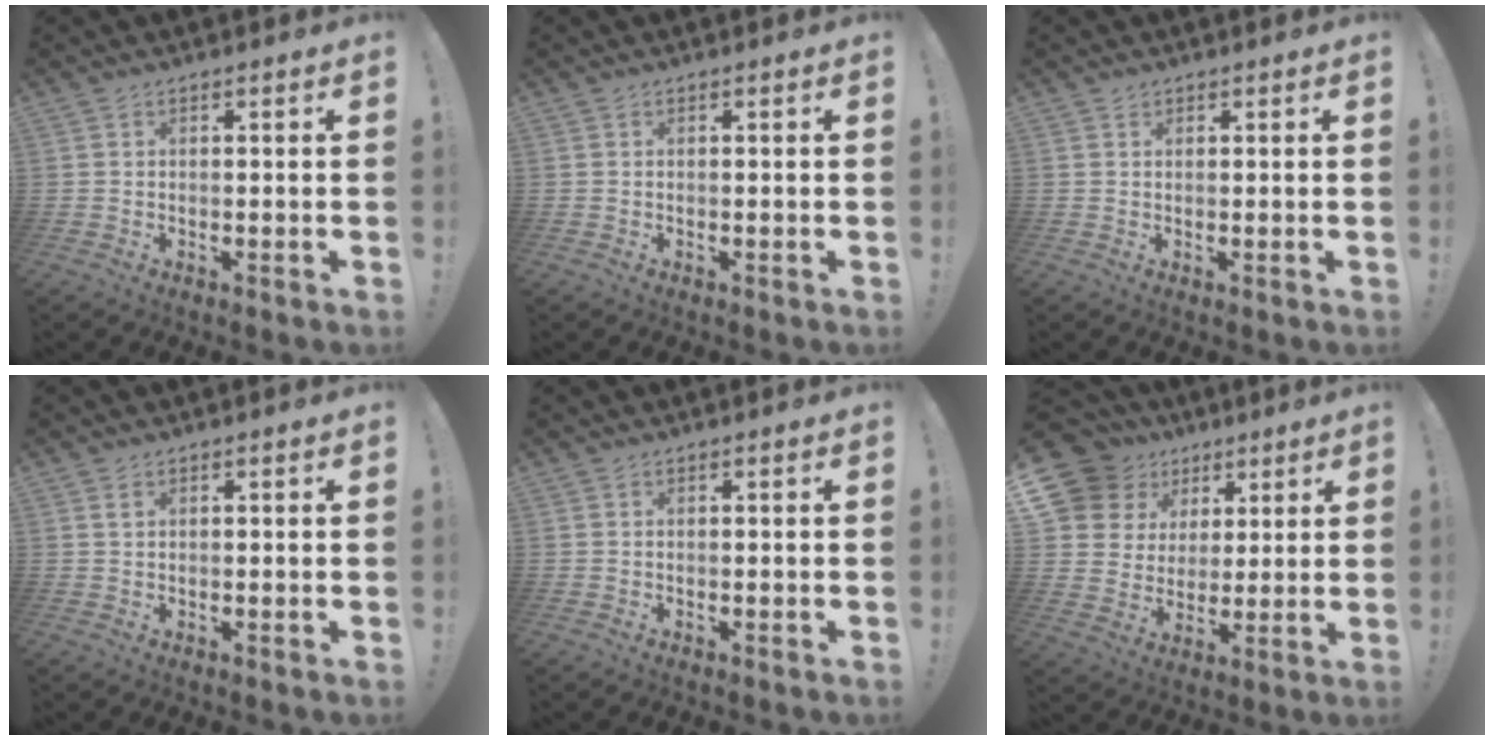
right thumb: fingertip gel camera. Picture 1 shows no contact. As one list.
[{"total": 0.0}, {"total": 0.8, "force": [0.7, 0.4, 0.1], "torque": [0.005, -0.003, 0.012]}, {"total": 1.2, "force": [0.7, 0.6, 0.6], "torque": [-0.006, 0.000, 0.012]}, {"total": 0.0}, {"total": 15.0, "force": [7.4, 12.0, 5.0], "torque": [-0.074, -0.040, 0.164]}]